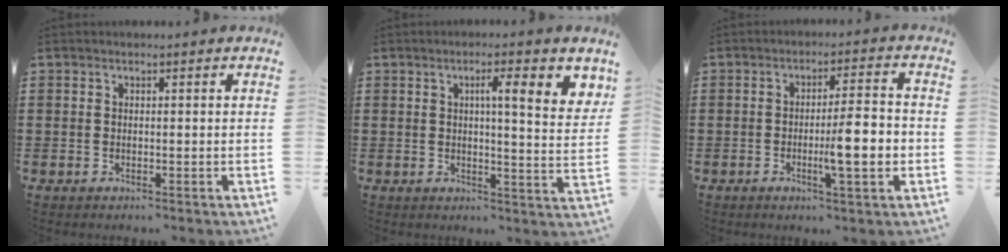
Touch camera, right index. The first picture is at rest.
{"total": 6.2, "force": [2.5, 0.9, 5.6], "torque": [-0.089, -0.004, 0.032]}
{"total": 7.5, "force": [-1.6, 1.1, 7.2], "torque": [-0.110, -0.003, -0.029]}